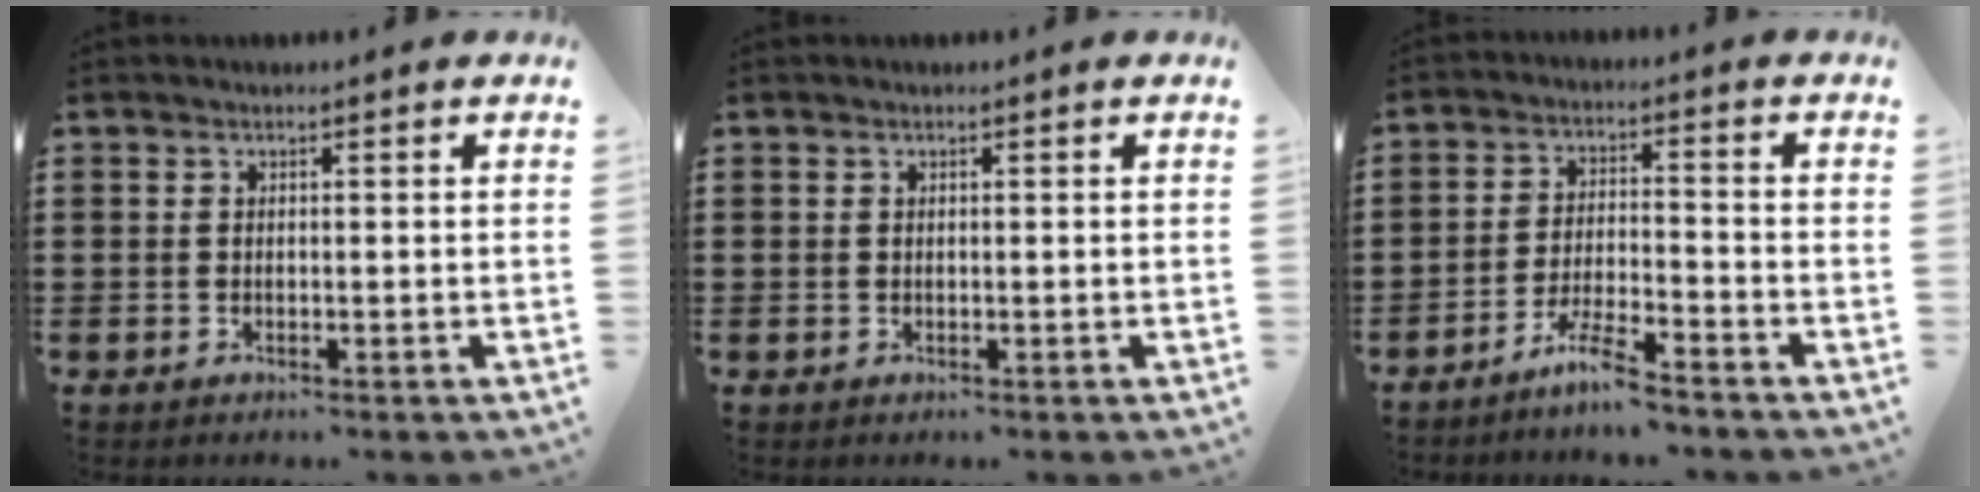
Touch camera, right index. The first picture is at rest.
{"total": 0.0}
{"total": 5.6, "force": [-4.9, 0.0, 2.7], "torque": [-0.068, -0.010, -0.097]}